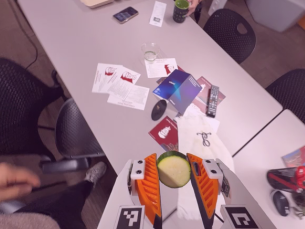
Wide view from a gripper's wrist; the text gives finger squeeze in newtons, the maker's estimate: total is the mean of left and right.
{"total": 10.9, "left": 10.7, "right": 11.0}